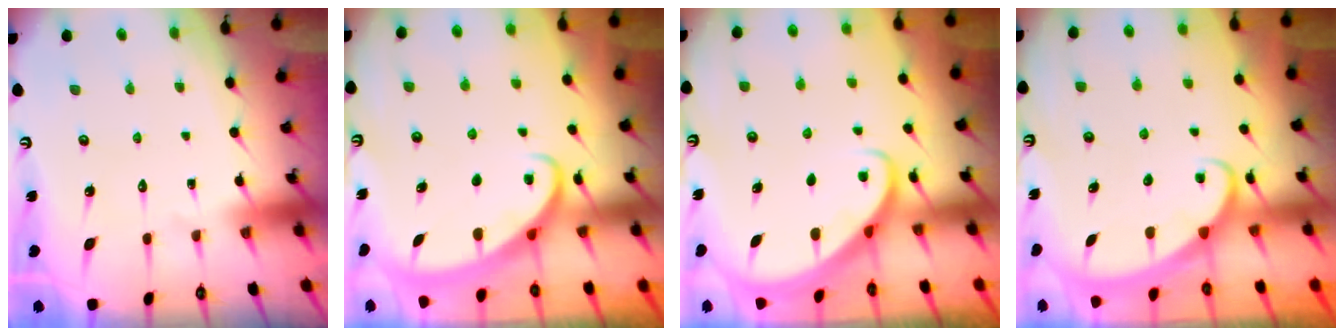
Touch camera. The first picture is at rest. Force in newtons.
{"total": 2.7, "press": 2.7, "slide": 0.4}
{"total": 2.7, "press": 2.6, "slide": 0.2}
{"total": 2.5, "press": 2.5, "slide": 0.3}